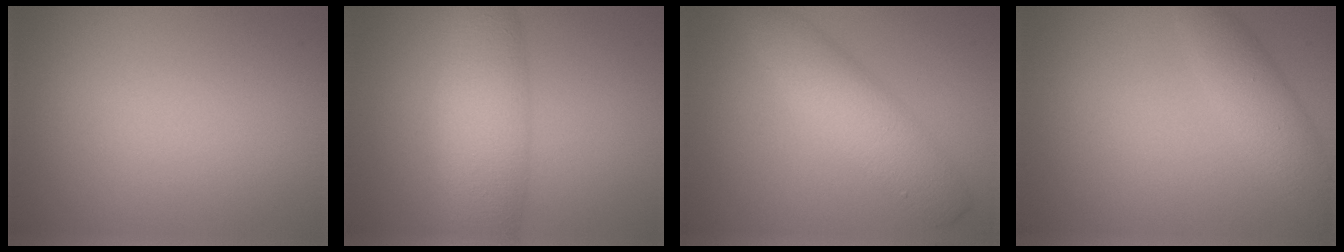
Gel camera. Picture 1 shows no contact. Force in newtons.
{"total": 5.5, "press": 5.5, "slide": 0.1}
{"total": 4.5, "press": 4.5, "slide": 0.1}
{"total": 3.0, "press": 3.0, "slide": 0.2}